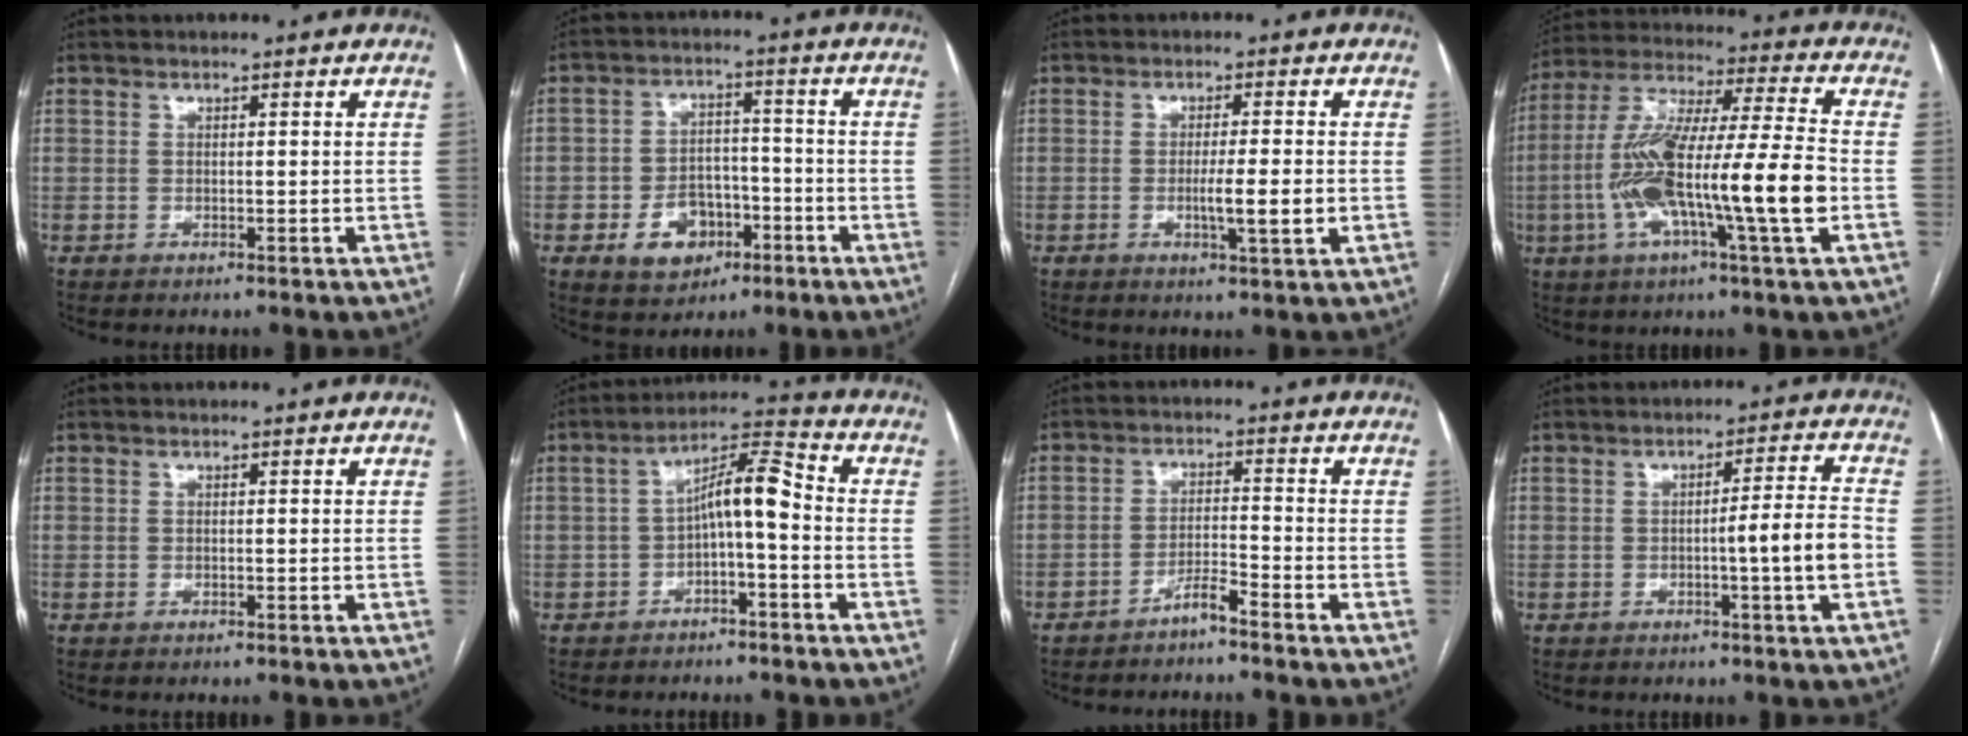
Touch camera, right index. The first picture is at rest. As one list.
[{"total": 8.0, "force": [-3.4, 5.8, 4.3], "torque": [-0.075, 0.014, -0.048]}, {"total": 5.5, "force": [-1.1, 0.0, 5.3], "torque": [-0.090, -0.009, -0.017]}, {"total": 19.8, "force": [-4.2, 0.8, 19.4], "torque": [-0.366, -0.001, -0.078]}, {"total": 0.0}, {"total": 7.6, "force": [-1.2, 1.5, 7.4], "torque": [-0.128, 0.032, -0.023]}, {"total": 3.1, "force": [-2.7, -0.3, 1.4], "torque": [-0.024, -0.004, -0.052]}, {"total": 6.7, "force": [-1.6, -0.8, 6.5], "torque": [-0.089, 0.004, -0.024]}]